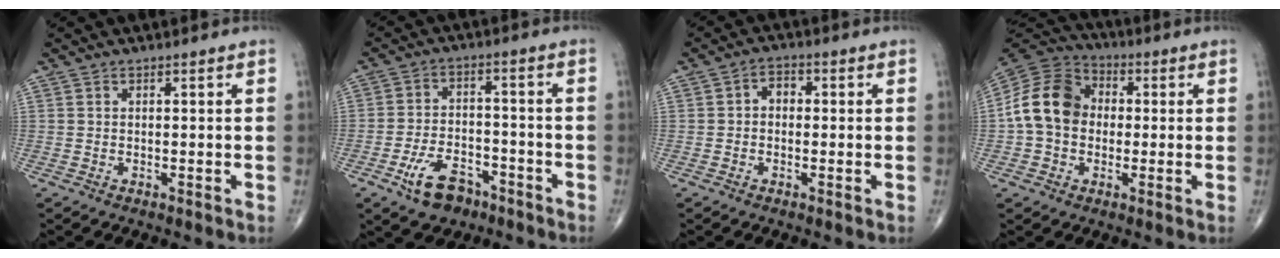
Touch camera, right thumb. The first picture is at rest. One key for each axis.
{"total": 8.7, "fx": -5.2, "fy": 5.1, "fz": 4.8, "tx": -0.069, "ty": 0.031, "tz": -0.088}
{"total": 3.2, "fx": 0.0, "fy": 2.5, "fz": 2.1, "tx": -0.019, "ty": 0.017, "tz": -0.009}
{"total": 13.1, "fx": 0.0, "fy": 10.5, "fz": 7.9, "tx": -0.133, "ty": 0.034, "tz": -0.011}